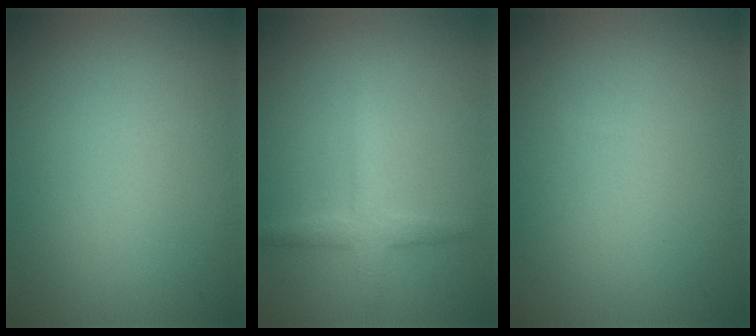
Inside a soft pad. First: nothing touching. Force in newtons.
{"total": 2.4, "press": 2.4, "slide": 0.2}
{"total": 0.0}